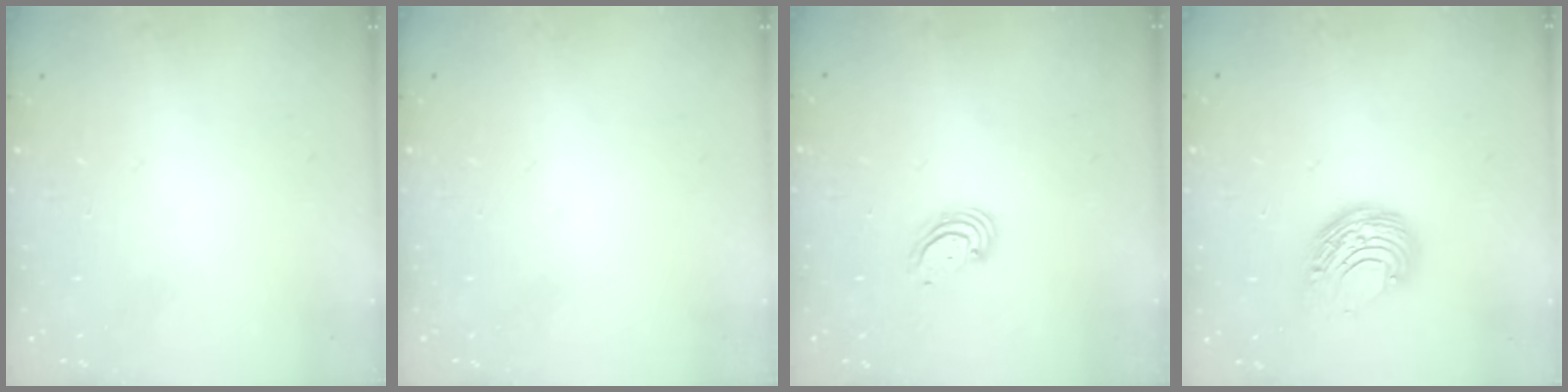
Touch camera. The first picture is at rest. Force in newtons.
{"total": 0.0}
{"total": 2.5, "press": 2.5, "slide": 0.3}
{"total": 8.9, "press": 8.9, "slide": 0.3}